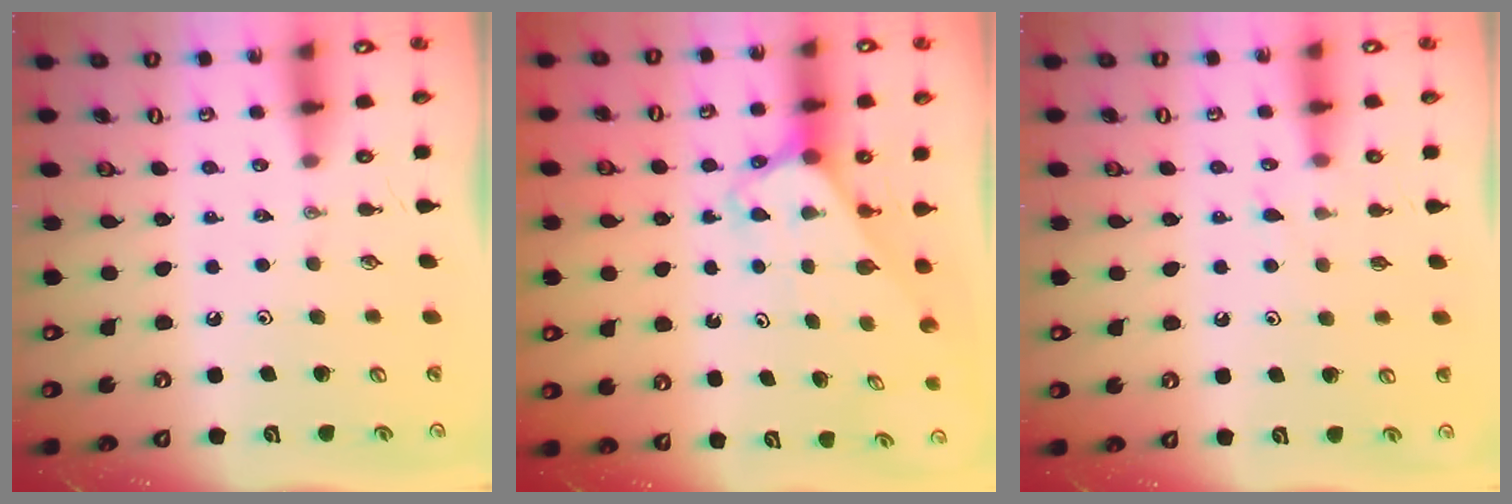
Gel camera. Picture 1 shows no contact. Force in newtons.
{"total": 2.8, "press": 2.8, "slide": 0.2}
{"total": 5.0, "press": 4.9, "slide": 0.3}